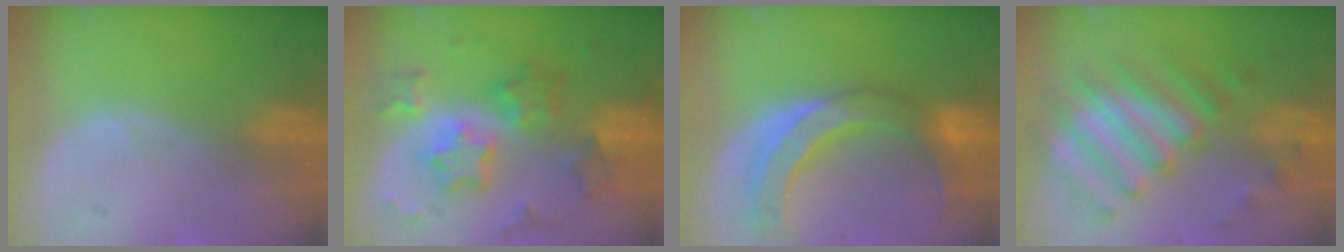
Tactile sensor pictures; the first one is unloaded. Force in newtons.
{"total": 9.0, "press": 9.0, "slide": 0.6}
{"total": 10.1, "press": 9.5, "slide": 3.4}
{"total": 8.9, "press": 8.8, "slide": 1.0}